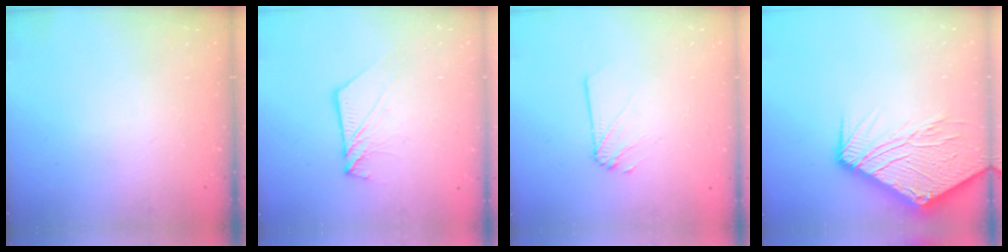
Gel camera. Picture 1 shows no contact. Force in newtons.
{"total": 9.0, "press": 8.9, "slide": 0.8}
{"total": 2.2, "press": 2.2, "slide": 0.1}
{"total": 17.5, "press": 17.4, "slide": 2.2}